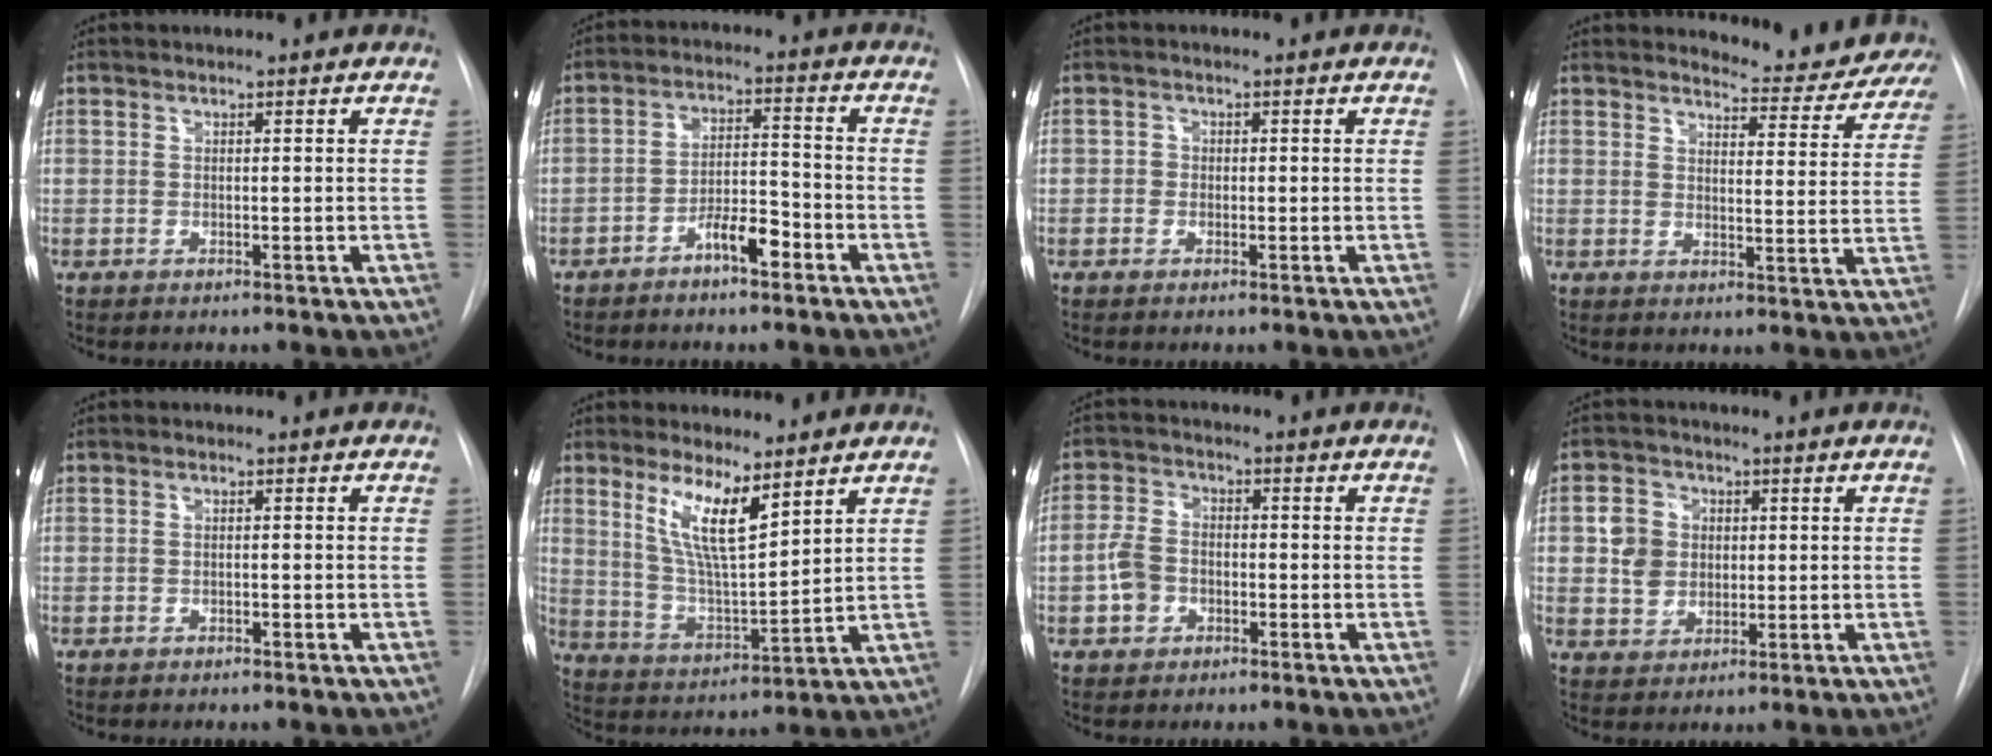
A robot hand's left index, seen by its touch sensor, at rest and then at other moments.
{"total": 5.8, "force": [-3.8, 1.6, 4.1], "torque": [-0.076, 0.015, -0.067]}
{"total": 1.4, "force": [-0.3, 1.3, 0.3], "torque": [0.004, 0.005, -0.010]}
{"total": 10.5, "force": [10.4, 1.0, 1.0], "torque": [-0.001, -0.052, 0.108]}
{"total": 0.7, "force": [-0.5, 0.3, 0.3], "torque": [-0.007, 0.000, -0.010]}
{"total": 9.4, "force": [5.4, 2.0, 7.4], "torque": [-0.143, -0.009, 0.109]}
{"total": 5.1, "force": [-1.7, 4.1, 2.6], "torque": [-0.065, 0.017, -0.031]}
{"total": 6.2, "force": [0.7, 5.6, 2.4], "torque": [-0.055, 0.019, 0.018]}